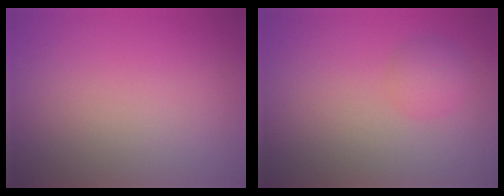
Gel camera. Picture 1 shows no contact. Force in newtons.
{"total": 1.9, "press": 1.9, "slide": 0.1}